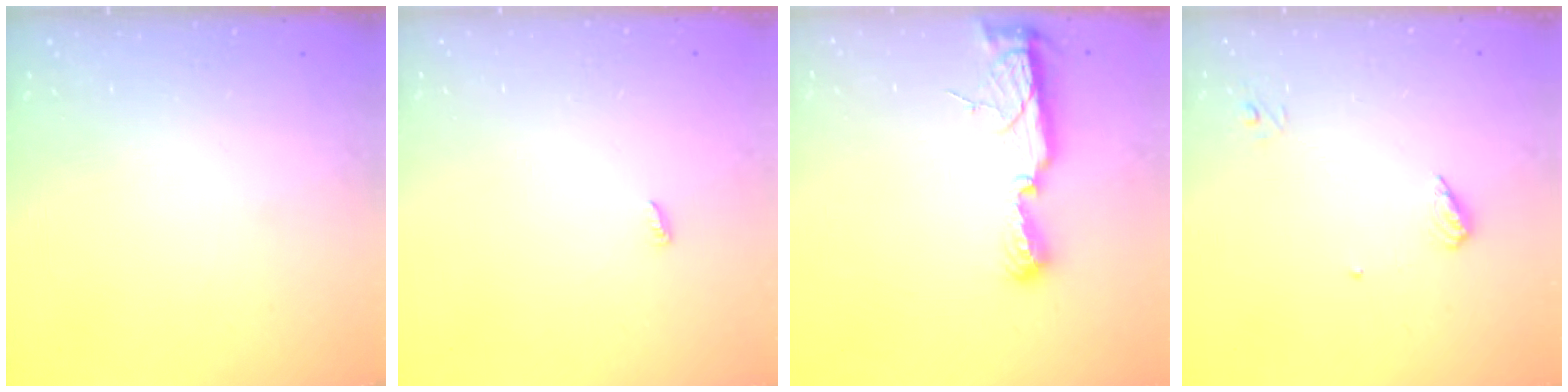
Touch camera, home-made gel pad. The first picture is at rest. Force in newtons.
{"total": 2.4, "press": 2.4, "slide": 0.2}
{"total": 8.1, "press": 8.1, "slide": 0.7}
{"total": 6.0, "press": 6.0, "slide": 0.6}